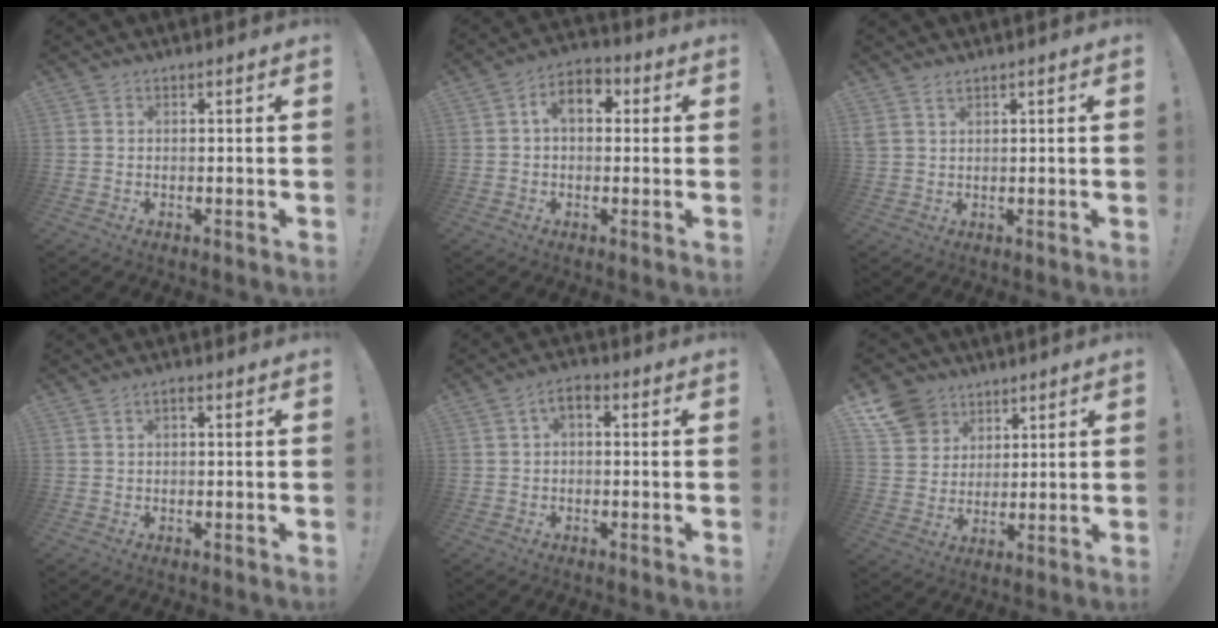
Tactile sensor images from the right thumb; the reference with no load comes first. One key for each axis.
{"total": 8.0, "fx": 2.0, "fy": 5.1, "fz": 5.7, "tx": -0.087, "ty": 0.006, "tz": 0.036}
{"total": 2.0, "fx": 1.5, "fy": 0.4, "fz": 1.4, "tx": -0.033, "ty": -0.003, "tz": 0.028}
{"total": 1.2, "fx": -0.1, "fy": 0.5, "fz": 1.0, "tx": -0.024, "ty": 0.006, "tz": -0.003}
{"total": 3.7, "fx": 0.1, "fy": 2.1, "fz": 3.0, "tx": -0.049, "ty": 0.006, "tz": 0.001}
{"total": 11.1, "fx": 6.5, "fy": 8.5, "fz": 2.8, "tx": -0.050, "ty": -0.039, "tz": 0.131}